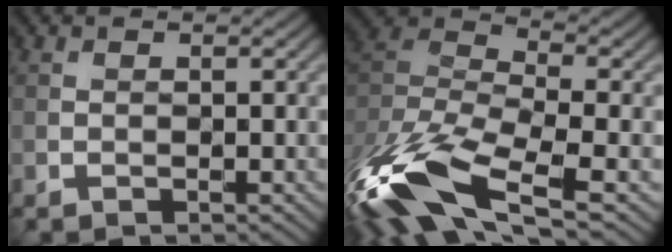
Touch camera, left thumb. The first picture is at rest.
{"total": 15.1, "force": [-7.8, 5.3, 11.8], "torque": [-0.291, -0.019, -0.152]}